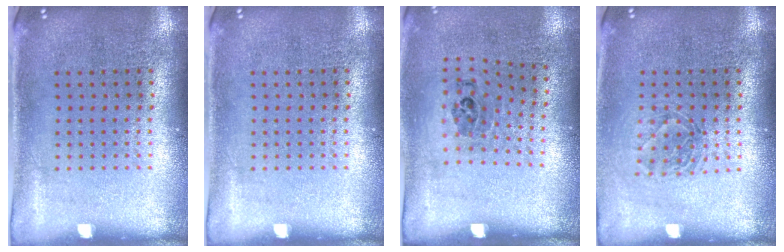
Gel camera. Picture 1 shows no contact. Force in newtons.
{"total": 0.0}
{"total": 1.2, "press": 0.8, "slide": 0.9}
{"total": 1.4, "press": 1.2, "slide": 0.7}